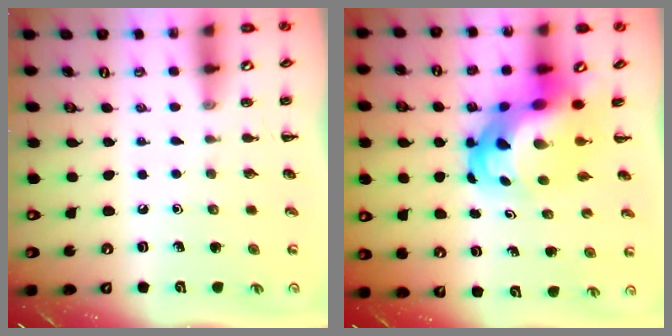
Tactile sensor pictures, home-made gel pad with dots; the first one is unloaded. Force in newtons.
{"total": 9.6, "press": 9.2, "slide": 2.9}